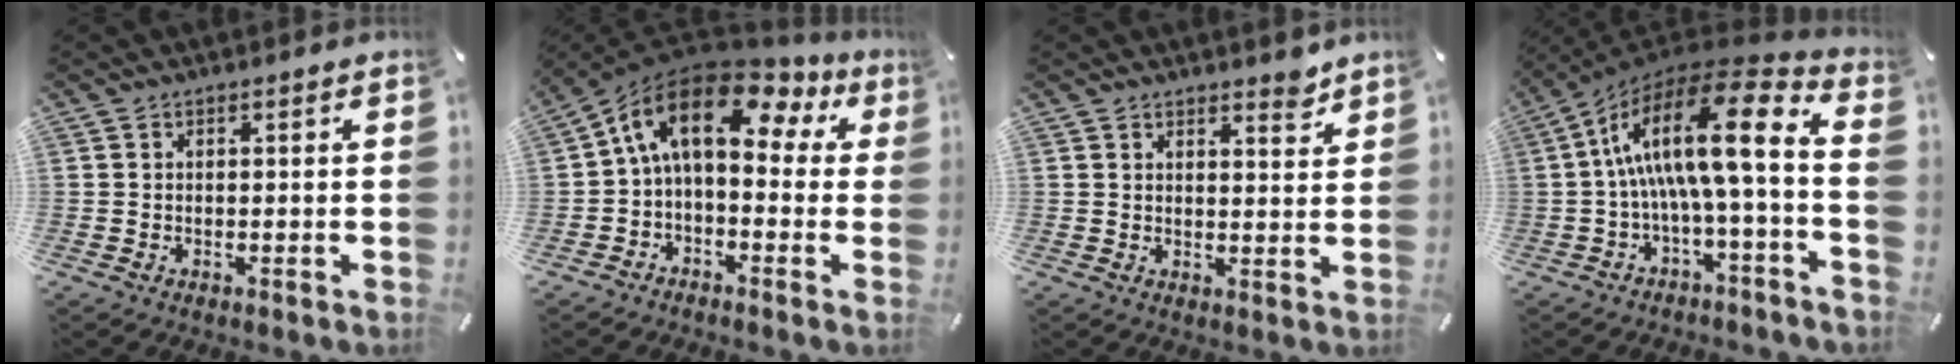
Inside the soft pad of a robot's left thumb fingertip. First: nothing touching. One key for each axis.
{"total": 14.4, "fx": 4.6, "fy": 7.9, "fz": 11.1, "tx": -0.204, "ty": -0.015, "tz": 0.076}
{"total": 3.7, "fx": 3.4, "fy": 1.4, "fz": 0.8, "tx": 0.010, "ty": -0.029, "tz": 0.056}
{"total": 17.6, "fx": 1.6, "fy": 4.1, "fz": 17.1, "tx": -0.316, "ty": -0.031, "tz": 0.012}